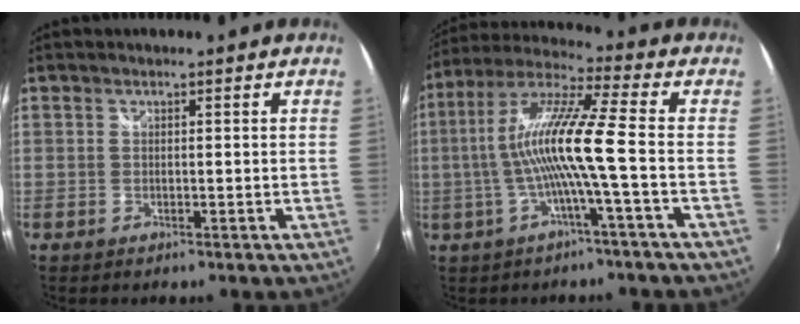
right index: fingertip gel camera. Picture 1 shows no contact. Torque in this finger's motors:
{"motor_torque": [1.47, -0.31, 0.98, 0.21]}